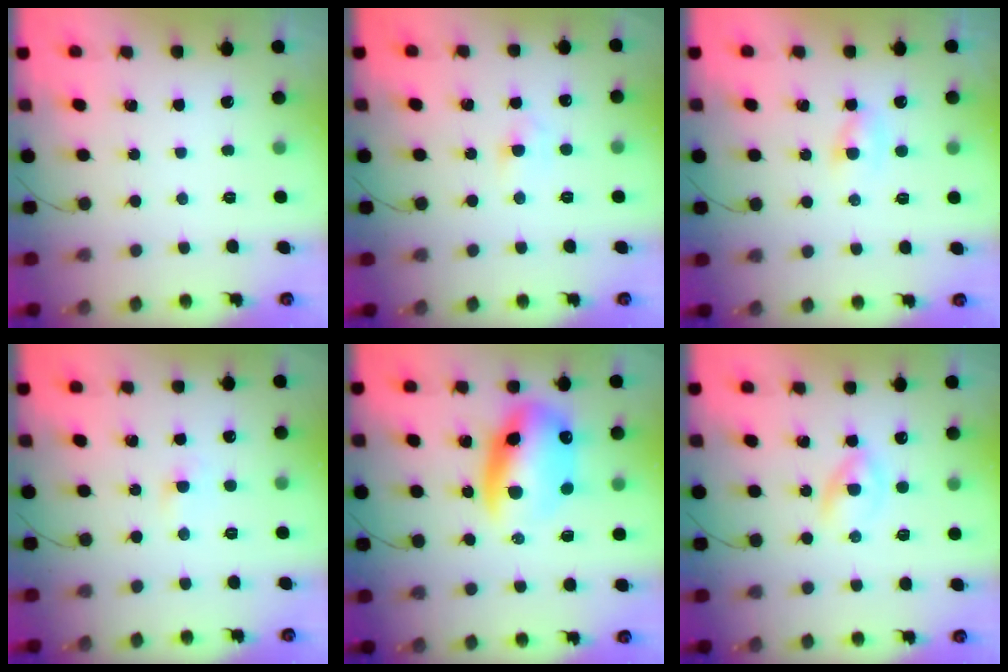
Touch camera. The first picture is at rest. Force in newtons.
{"total": 2.5, "press": 2.3, "slide": 0.9}
{"total": 2.3, "press": 2.1, "slide": 0.9}
{"total": 1.8, "press": 1.6, "slide": 0.8}
{"total": 13.7, "press": 13.2, "slide": 3.7}
{"total": 2.5, "press": 2.2, "slide": 1.2}